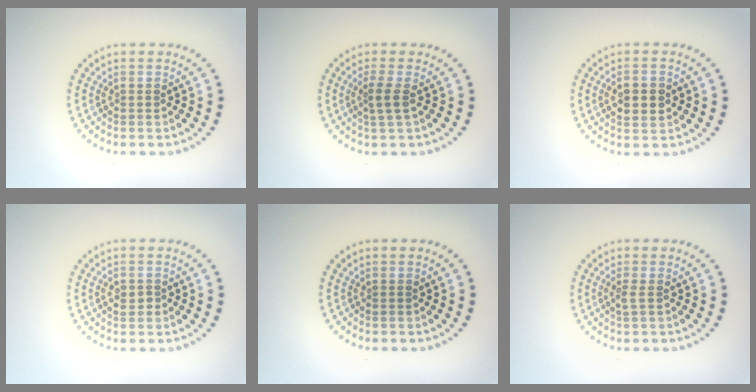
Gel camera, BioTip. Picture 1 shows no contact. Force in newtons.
{"total": 1.7, "press": 1.3, "slide": 1.0}
{"total": 3.1, "press": 3.1, "slide": 0.1}
{"total": 1.2, "press": 1.1, "slide": 0.3}
{"total": 0.0}
{"total": 0.9, "press": 0.6, "slide": 0.7}